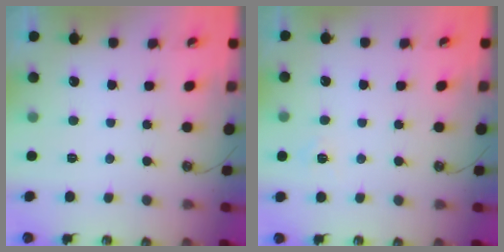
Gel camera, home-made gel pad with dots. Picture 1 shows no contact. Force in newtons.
{"total": 5.1, "press": 5.1, "slide": 0.4}